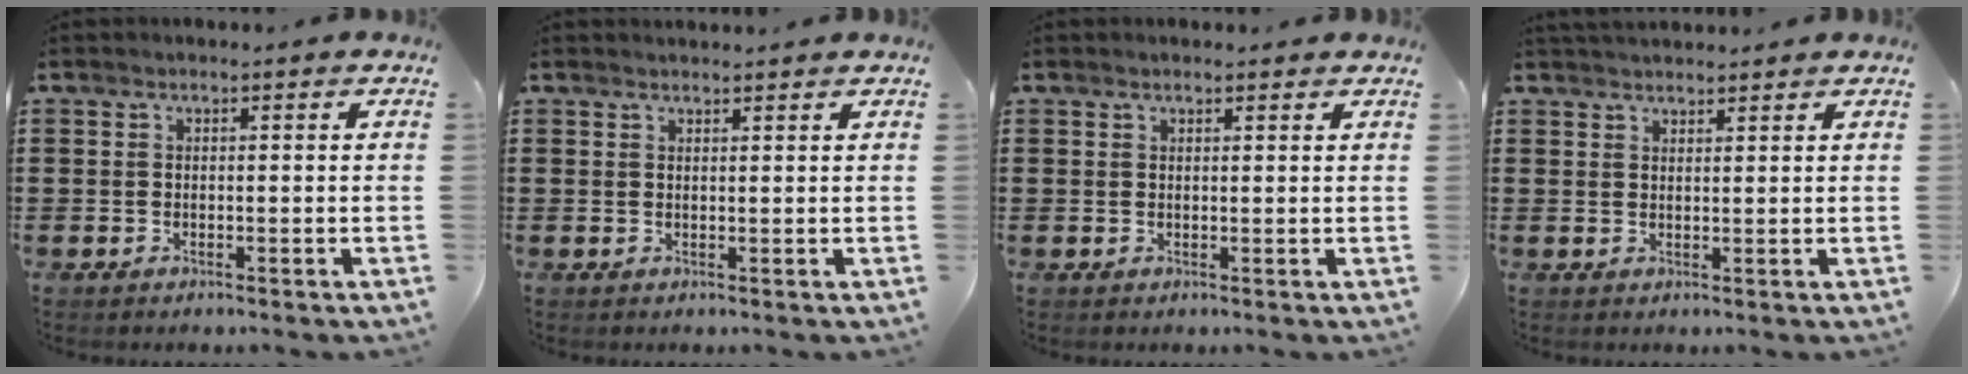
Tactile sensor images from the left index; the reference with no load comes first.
{"total": 1.1, "force": [1.1, -0.1, 0.1], "torque": [-0.004, -0.002, 0.023]}
{"total": 1.0, "force": [0.9, 0.2, 0.4], "torque": [-0.009, 0.001, 0.018]}
{"total": 1.8, "force": [1.8, 0.3, 0.2], "torque": [-0.007, 0.002, 0.036]}